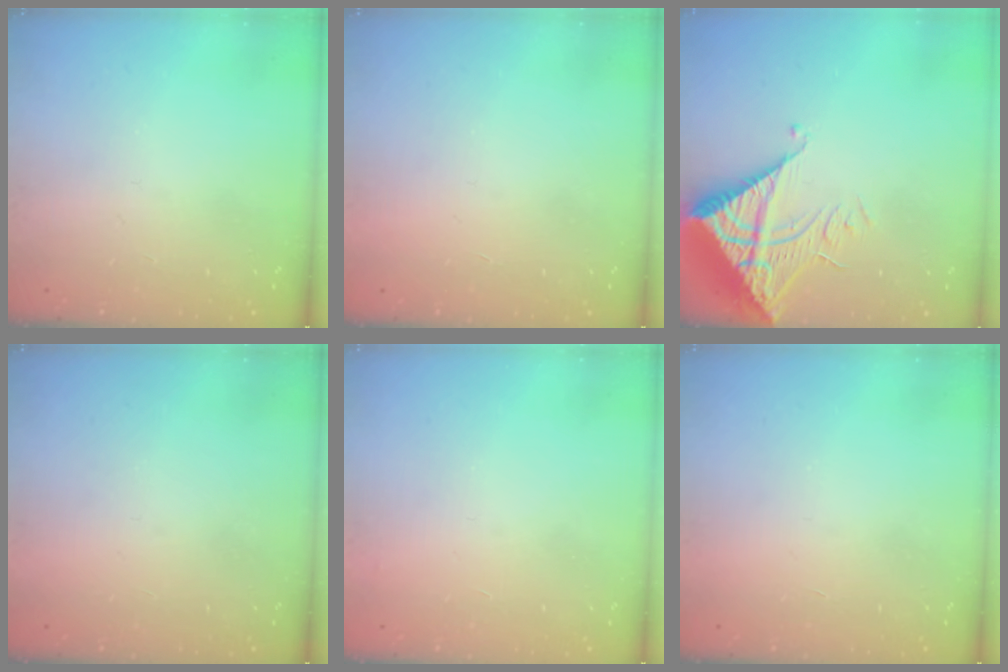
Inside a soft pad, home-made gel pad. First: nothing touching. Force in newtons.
{"total": 1.5, "press": 1.5, "slide": 0.1}
{"total": 12.1, "press": 12.0, "slide": 1.3}
{"total": 1.5, "press": 1.5, "slide": 0.1}
{"total": 3.4, "press": 3.4, "slide": 0.1}
{"total": 1.5, "press": 1.5, "slide": 0.1}